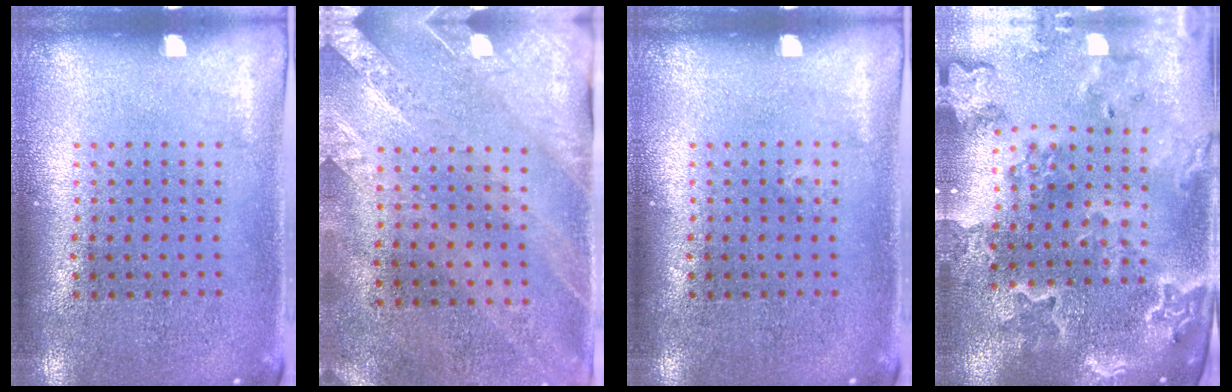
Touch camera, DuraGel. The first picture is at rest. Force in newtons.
{"total": 2.5, "press": 2.1, "slide": 1.3}
{"total": 0.0}
{"total": 2.4, "press": 2.3, "slide": 0.7}